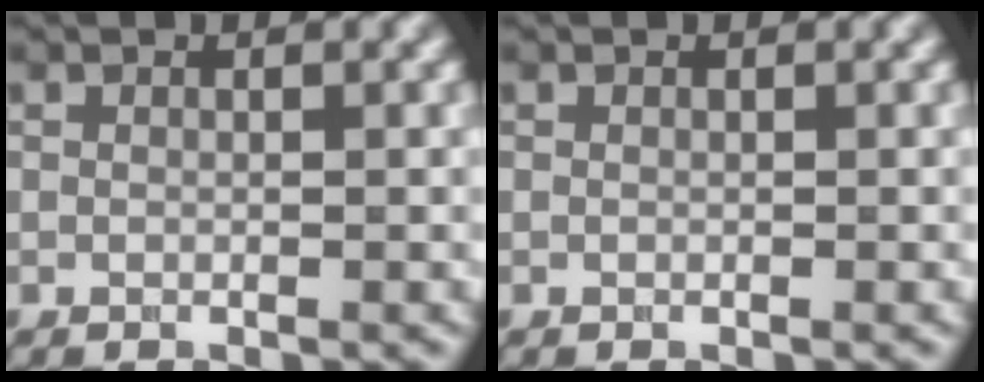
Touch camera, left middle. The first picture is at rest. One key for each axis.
{"total": 0.0}